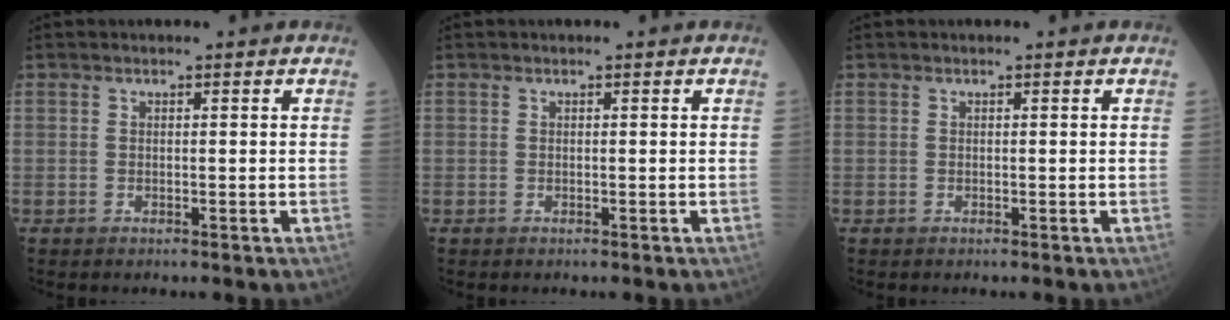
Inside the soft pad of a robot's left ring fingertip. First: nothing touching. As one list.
[{"total": 0.0}, {"total": 0.0}]